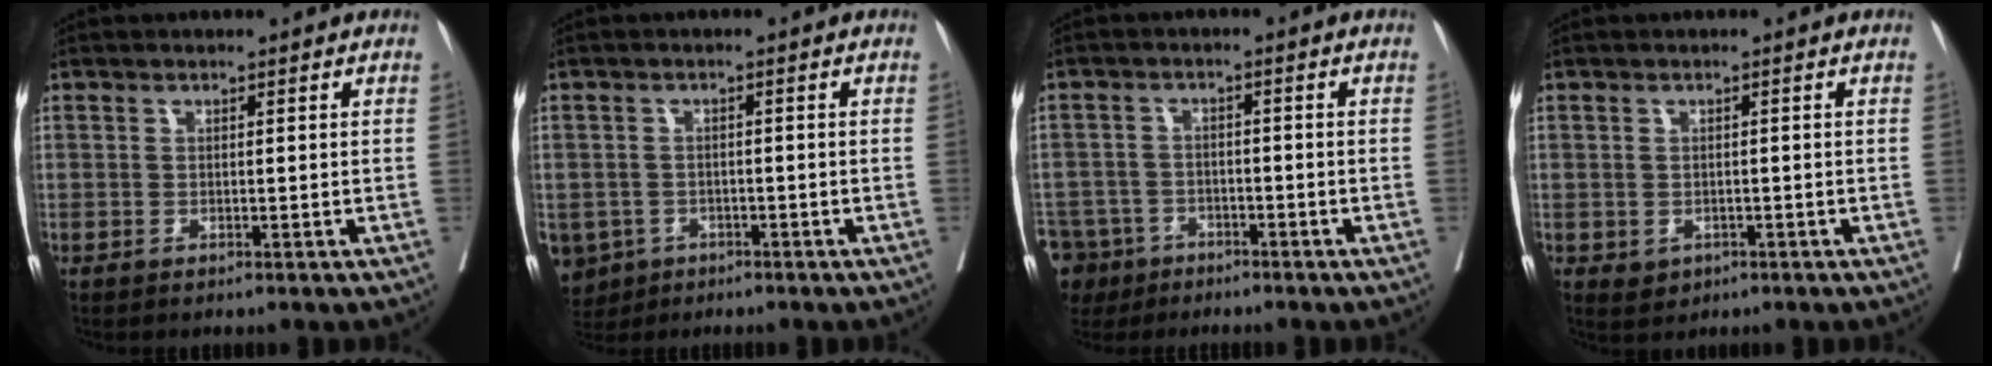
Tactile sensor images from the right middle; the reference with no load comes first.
{"total": 7.7, "force": [-3.8, 6.4, 2.0], "torque": [-0.063, -0.002, -0.055]}
{"total": 10.2, "force": [-6.5, 7.4, 2.3], "torque": [-0.080, -0.008, -0.108]}
{"total": 1.9, "force": [-0.7, 1.6, 0.8], "torque": [-0.012, -0.001, 0.002]}